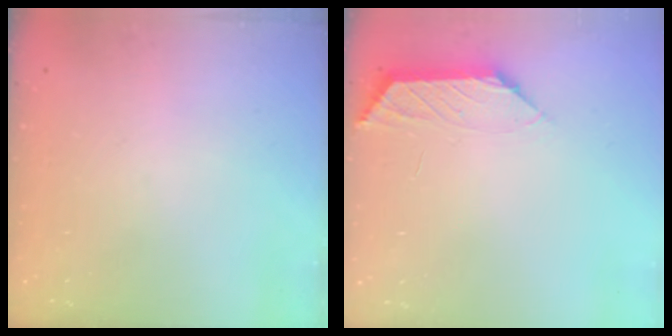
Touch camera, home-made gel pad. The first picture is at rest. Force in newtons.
{"total": 1.5, "press": 1.5, "slide": 0.5}